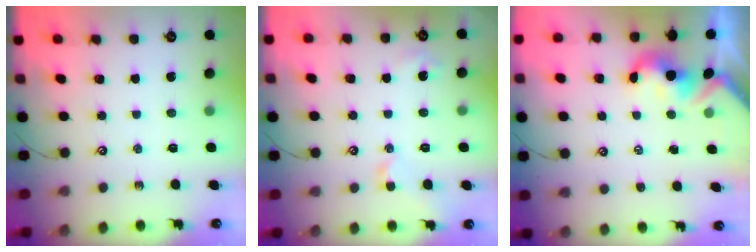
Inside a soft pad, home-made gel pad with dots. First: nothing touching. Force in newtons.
{"total": 2.8, "press": 2.7, "slide": 0.6}
{"total": 1.6, "press": 1.5, "slide": 0.6}